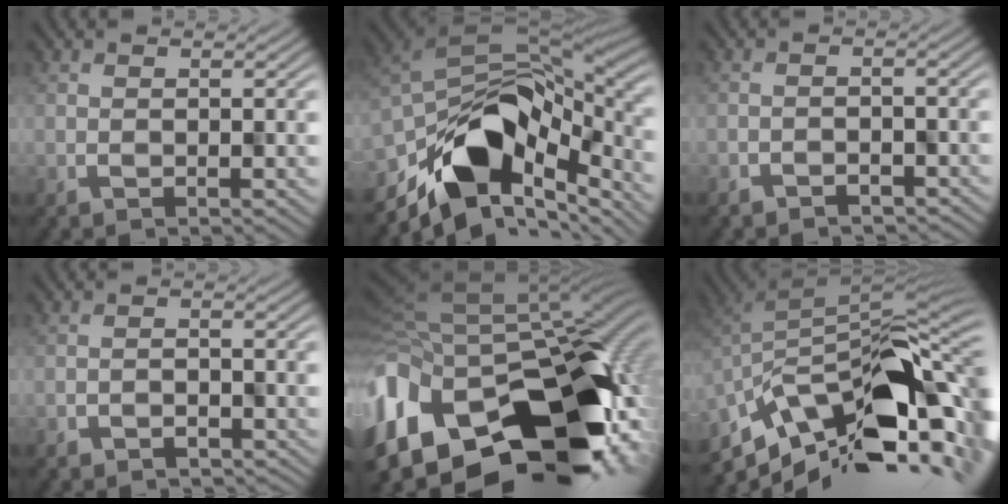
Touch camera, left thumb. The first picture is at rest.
{"total": 13.0, "force": [-5.9, 8.3, 8.1], "torque": [-0.151, -0.026, -0.102]}
{"total": 1.9, "force": [-1.9, 0.4, -0.2], "torque": [-0.003, -0.006, -0.024]}
{"total": 1.4, "force": [-1.3, 0.3, -0.5], "torque": [0.001, -0.005, -0.017]}
{"total": 18.8, "force": [-8.3, 11.6, 12.3], "torque": [-0.260, -0.055, -0.101]}
{"total": 12.9, "force": [-6.4, 6.4, 9.2], "torque": [-0.175, -0.015, -0.103]}